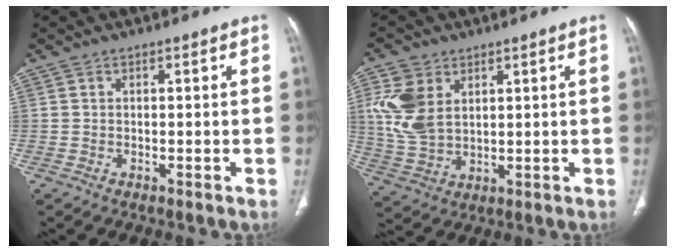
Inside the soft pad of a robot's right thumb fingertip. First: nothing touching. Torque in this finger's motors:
{"motor_torque": [-0.34, 0.61, 0.32, 0.38, 0.10]}